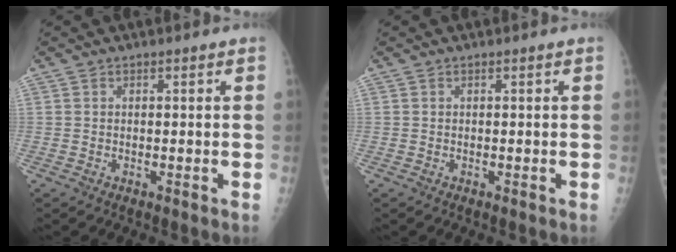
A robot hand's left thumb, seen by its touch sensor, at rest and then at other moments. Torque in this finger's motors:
{"motor_torque": [0.21, -0.38, 0.32, 0.29, 0.00]}